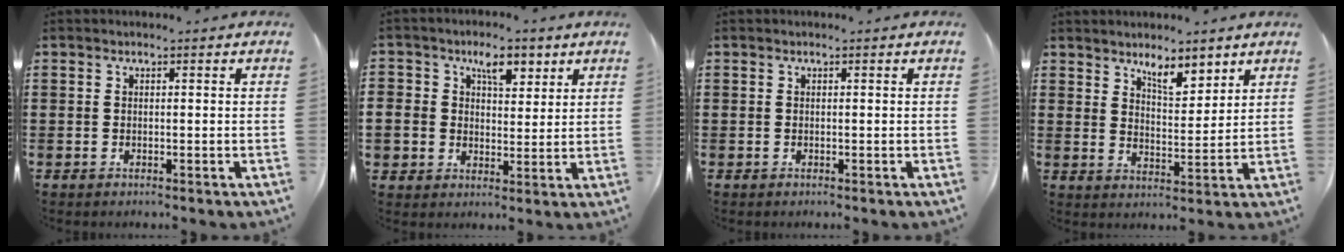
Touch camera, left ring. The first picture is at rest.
{"total": 5.4, "force": [2.6, 4.4, 1.8], "torque": [-0.052, 0.010, 0.042]}
{"total": 0.0}
{"total": 5.1, "force": [4.3, 1.0, 2.5], "torque": [-0.041, -0.017, 0.073]}